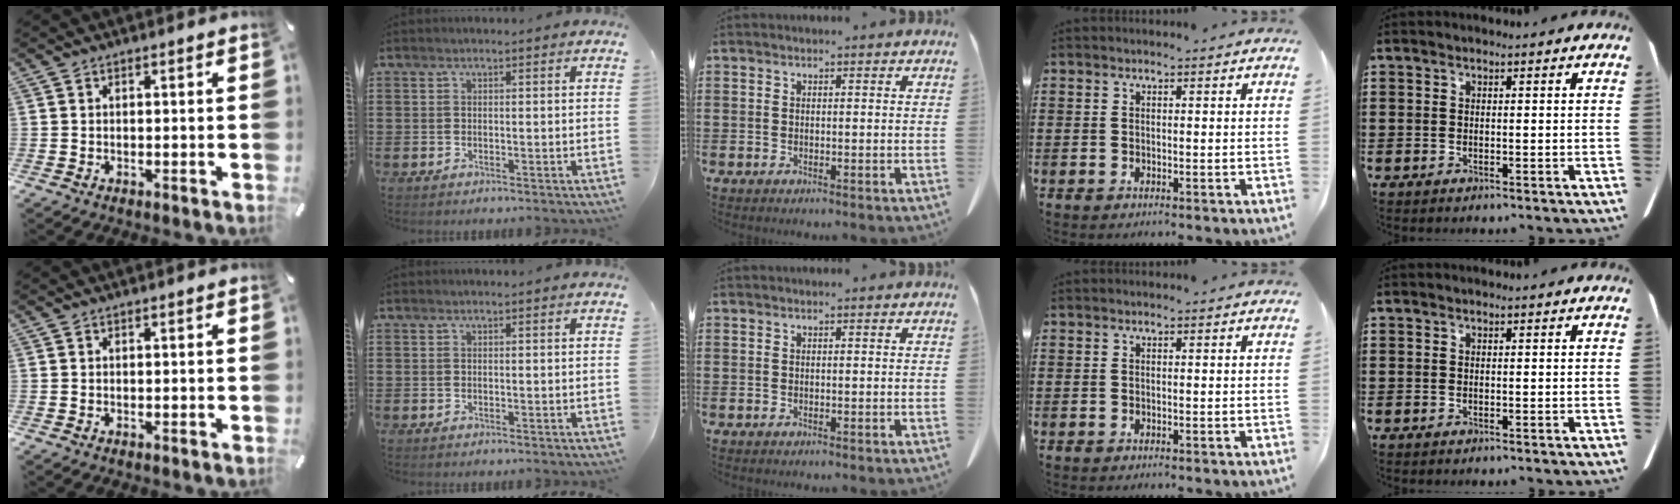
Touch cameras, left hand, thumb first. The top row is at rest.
{}